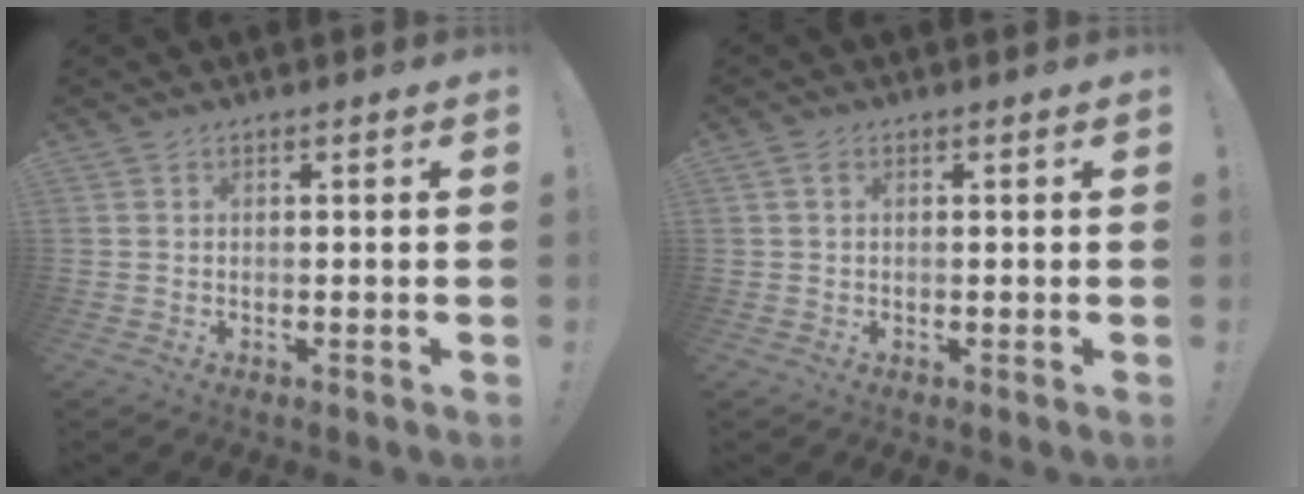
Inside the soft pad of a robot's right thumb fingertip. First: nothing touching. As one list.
[{"total": 1.8, "force": [0.7, 1.1, 1.2], "torque": [-0.021, 0.003, 0.012]}]